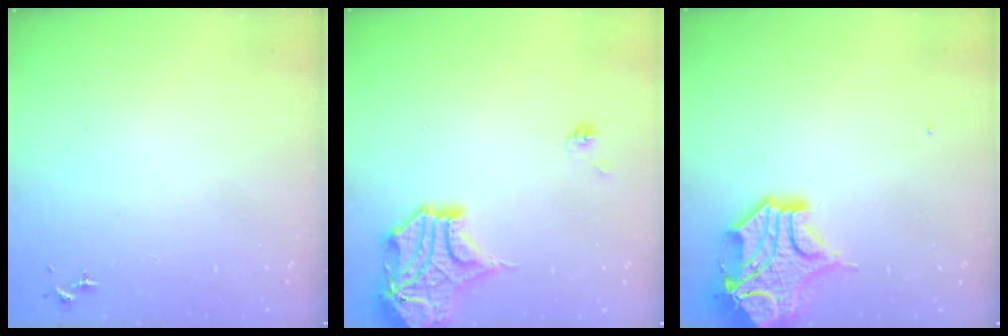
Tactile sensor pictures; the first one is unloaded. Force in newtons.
{"total": 15.2, "press": 15.1, "slide": 2.2}
{"total": 15.0, "press": 14.8, "slide": 2.2}